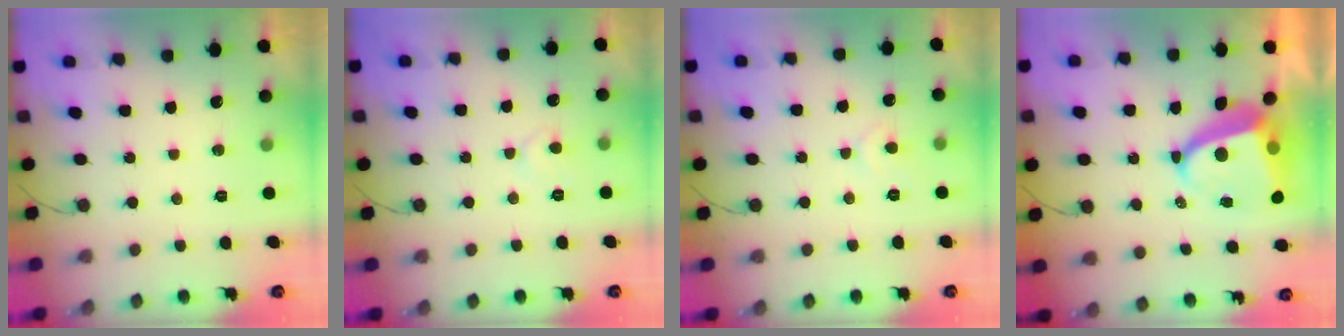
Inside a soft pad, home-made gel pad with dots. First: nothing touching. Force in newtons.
{"total": 4.0, "press": 3.9, "slide": 0.5}
{"total": 3.7, "press": 3.6, "slide": 0.5}
{"total": 8.6, "press": 8.5, "slide": 1.0}